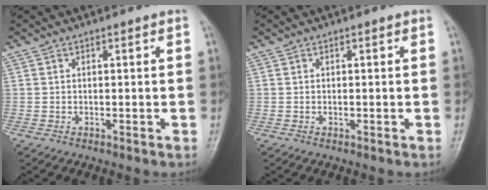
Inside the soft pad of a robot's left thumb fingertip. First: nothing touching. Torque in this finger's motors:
{"motor_torque": [-0.08, 0.04, 0.03, 0.11, 0.01]}